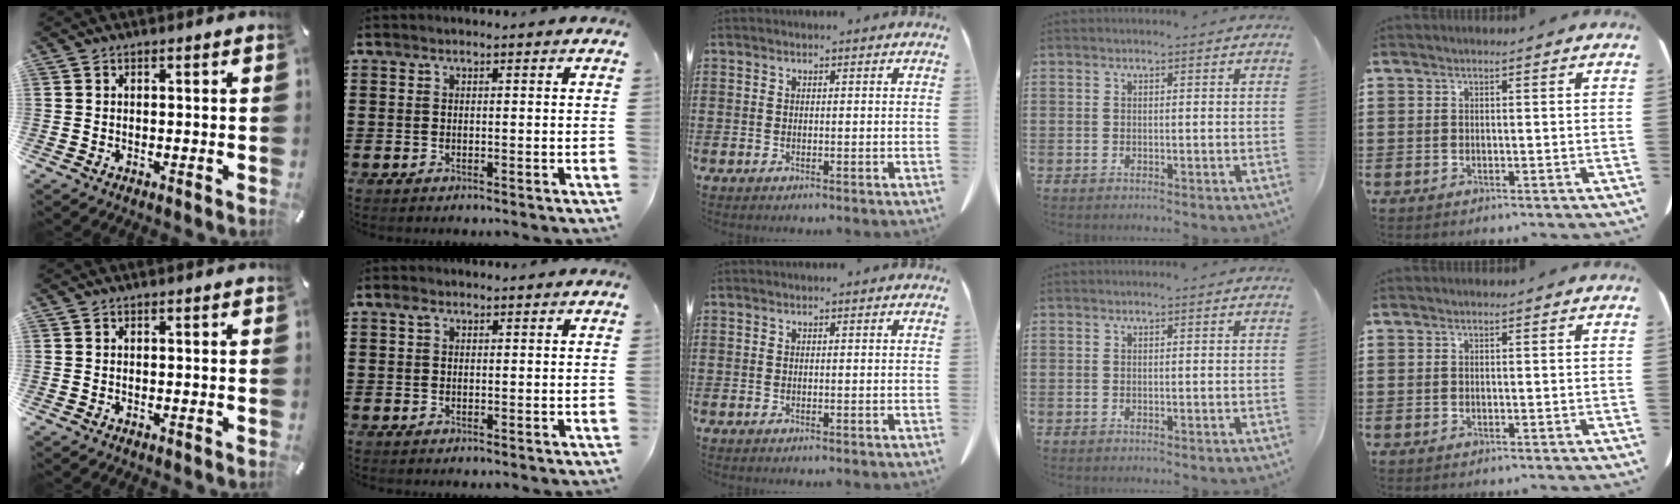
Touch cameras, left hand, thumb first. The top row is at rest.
{"index": {"total": 1.3, "force": [0.5, 0.8, 0.8], "torque": [-0.018, 0.007, 0.009]}}